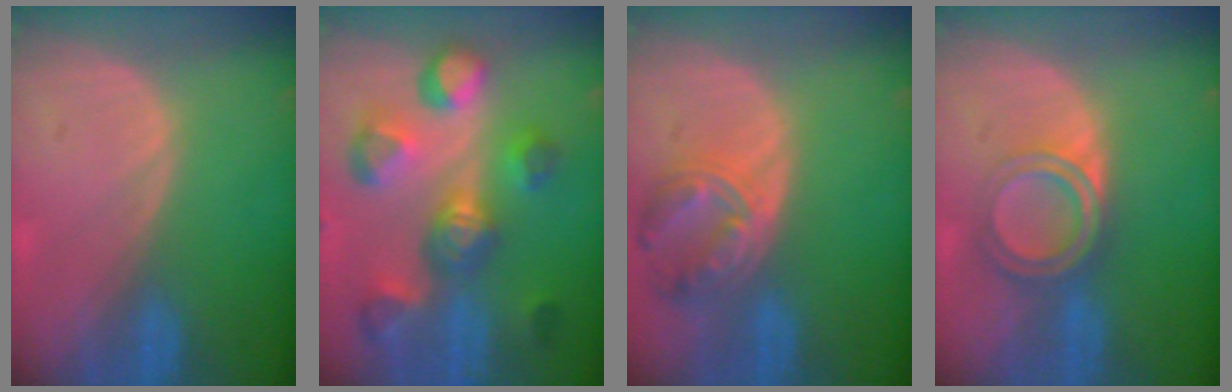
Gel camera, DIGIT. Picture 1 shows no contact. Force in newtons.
{"total": 11.0, "press": 9.9, "slide": 4.7}
{"total": 8.0, "press": 7.0, "slide": 3.9}
{"total": 6.0, "press": 5.2, "slide": 3.0}